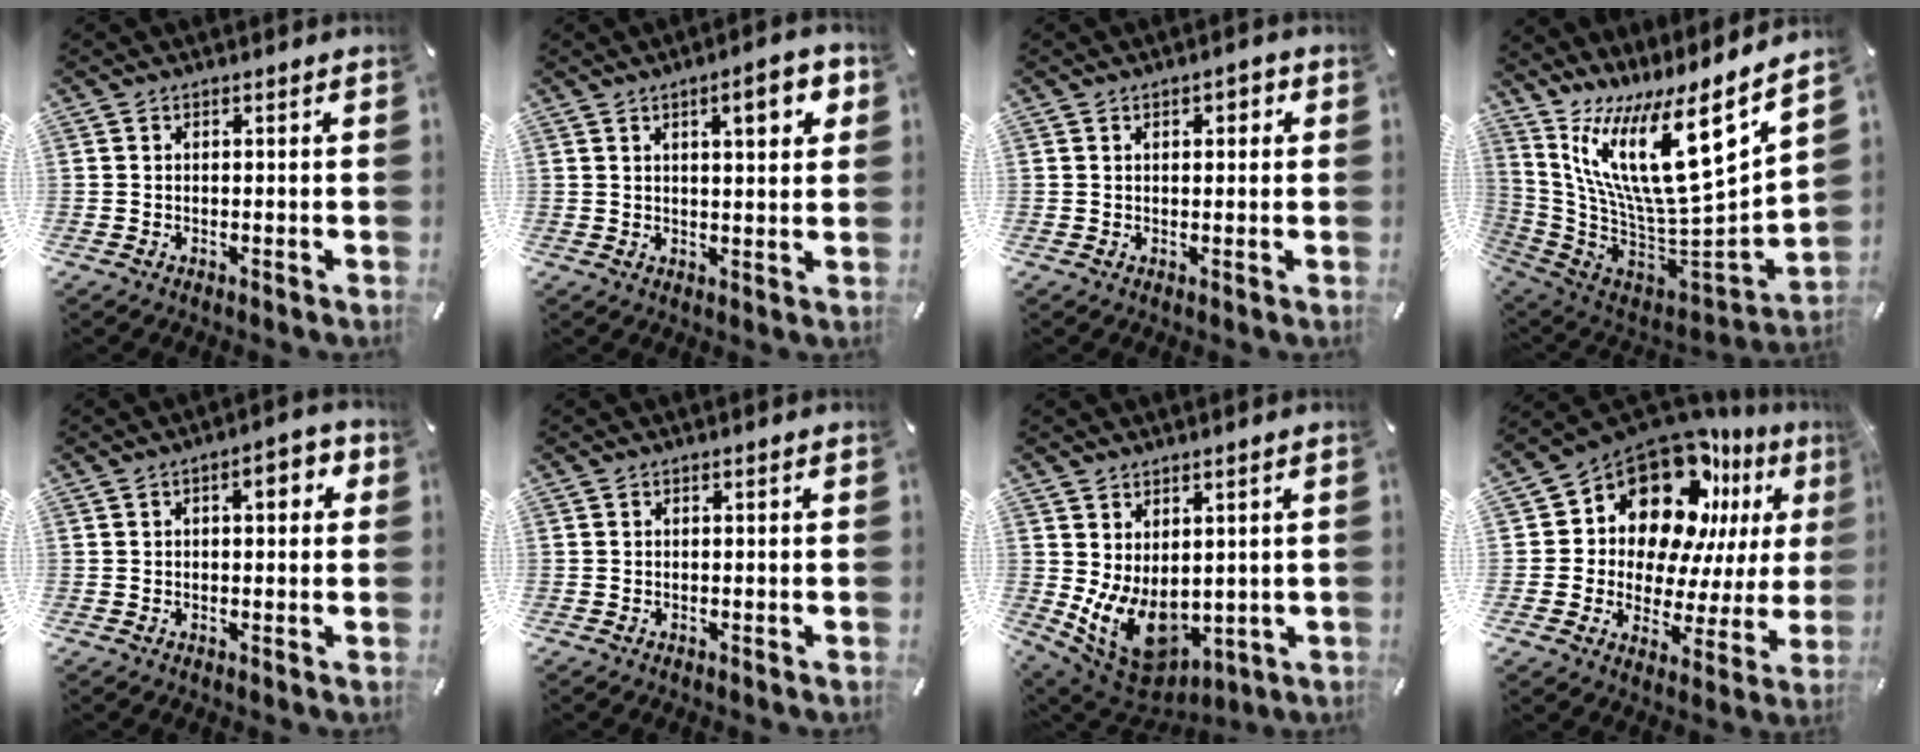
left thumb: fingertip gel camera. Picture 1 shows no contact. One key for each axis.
{"total": 7.5, "fx": 3.7, "fy": 2.1, "fz": 6.2, "tx": -0.087, "ty": -0.011, "tz": 0.054}
{"total": 2.2, "fx": 0.5, "fy": 1.3, "fz": 1.7, "tx": -0.026, "ty": 0.005, "tz": 0.004}
{"total": 20.0, "fx": 9.2, "fy": 6.0, "fz": 16.7, "tx": -0.288, "ty": -0.098, "tz": 0.146}
{"total": 5.3, "fx": 1.2, "fy": 2.6, "fz": 4.4, "tx": -0.056, "ty": 0.001, "tz": 0.011}
{"total": 0.0}
{"total": 11.1, "fx": -0.5, "fy": 8.2, "fz": 7.3, "tx": -0.129, "ty": -0.021, "tz": -0.002}
{"total": 18.1, "fx": 12.1, "fy": 10.4, "fz": 8.5, "tx": -0.144, "ty": -0.105, "tz": 0.208}